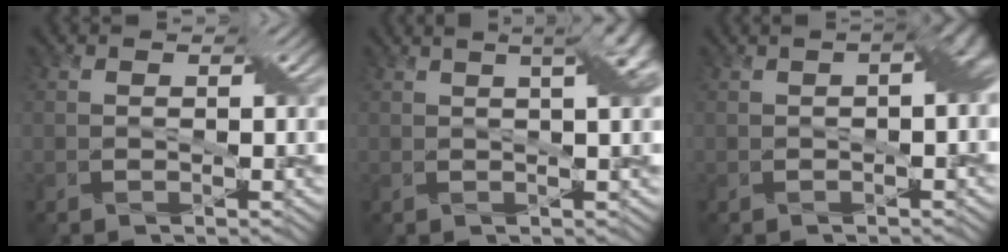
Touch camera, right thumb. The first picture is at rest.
{"total": 6.2, "force": [2.3, 2.1, 5.4], "torque": [-0.046, 0.033, 0.011]}
{"total": 4.0, "force": [0.1, 1.5, 3.7], "torque": [-0.043, 0.009, 0.005]}